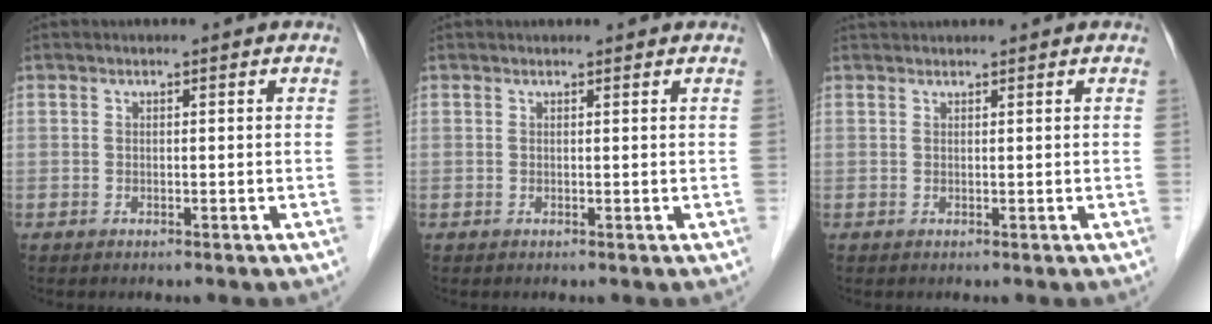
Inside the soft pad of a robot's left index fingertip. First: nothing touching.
{"total": 1.9, "force": [1.9, 0.3, 0.4], "torque": [-0.010, 0.014, 0.022]}
{"total": 1.8, "force": [1.8, 0.1, 0.3], "torque": [-0.006, 0.026, 0.036]}